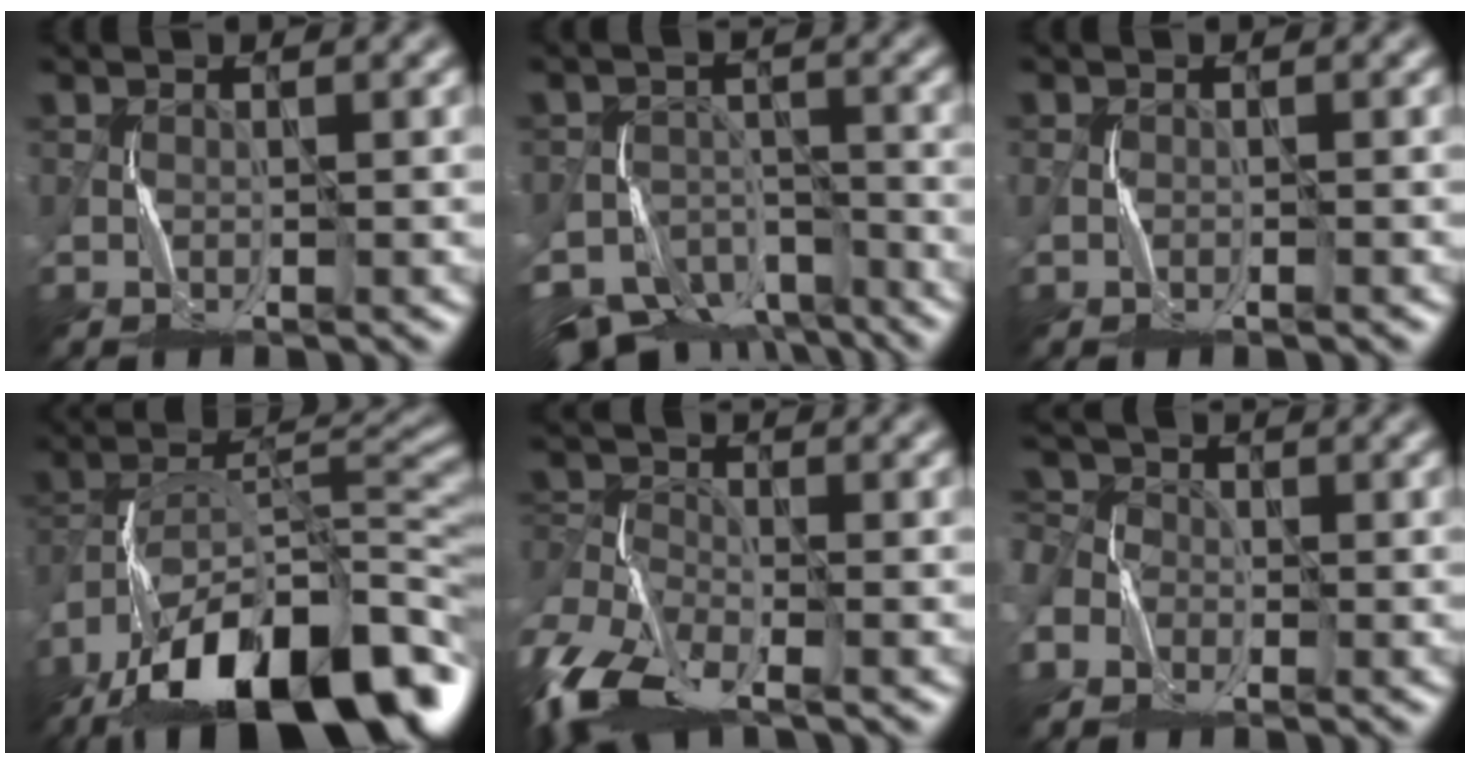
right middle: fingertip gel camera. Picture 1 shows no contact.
{"total": 10.2, "force": [-8.5, 4.9, 2.6], "torque": [-0.034, -0.022, -0.122]}
{"total": 0.6, "force": [-0.4, 0.4, 0.3], "torque": [-0.005, -0.001, -0.008]}
{"total": 17.5, "force": [-10.8, 6.5, 12.1], "torque": [-0.223, 0.020, -0.191]}
{"total": 9.4, "force": [-6.4, 4.1, 5.5], "torque": [-0.116, -0.024, -0.128]}
{"total": 4.4, "force": [-2.0, 3.4, 2.1], "torque": [-0.038, -0.001, -0.045]}